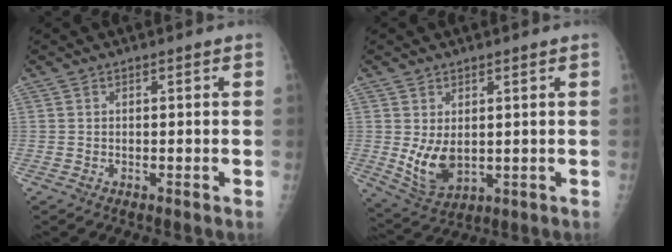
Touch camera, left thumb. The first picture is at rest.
{"total": 7.3, "force": [0.8, 4.7, 5.5], "torque": [-0.090, -0.023, 0.034]}